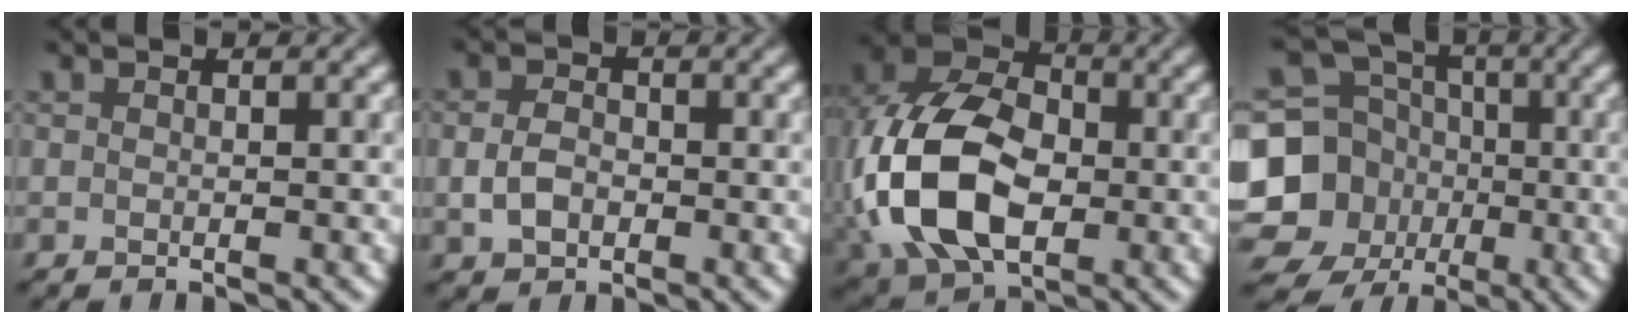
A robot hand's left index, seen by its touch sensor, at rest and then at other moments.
{"total": 2.6, "force": [-0.4, 1.9, 1.8], "torque": [-0.038, -0.003, -0.010]}
{"total": 14.0, "force": [-2.4, 9.5, 10.1], "torque": [-0.234, -0.009, -0.057]}
{"total": 10.1, "force": [-2.2, 9.1, 3.6], "torque": [-0.091, -0.023, -0.053]}